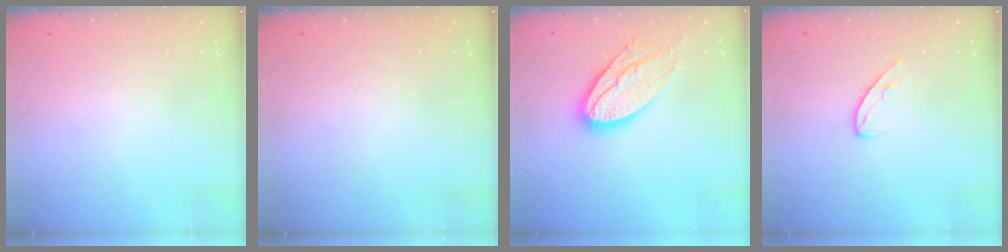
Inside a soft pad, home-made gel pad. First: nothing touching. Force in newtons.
{"total": 0.0}
{"total": 16.2, "press": 16.1, "slide": 1.2}
{"total": 6.4, "press": 6.4, "slide": 0.5}